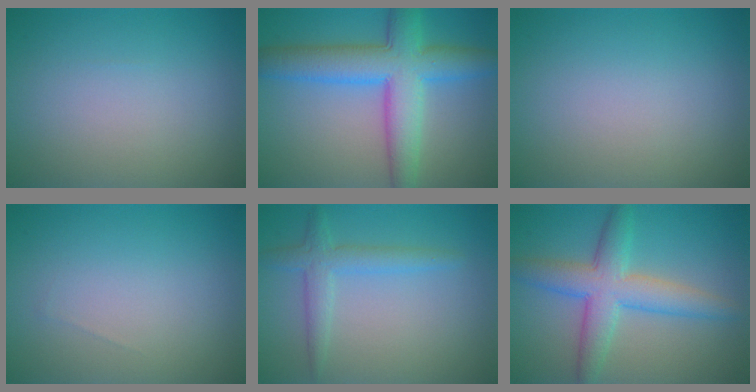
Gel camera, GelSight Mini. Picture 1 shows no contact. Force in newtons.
{"total": 8.1, "press": 8.1, "slide": 0.2}
{"total": 0.0}
{"total": 0.0}
{"total": 2.6, "press": 2.6, "slide": 0.1}
{"total": 5.6, "press": 5.6, "slide": 0.1}